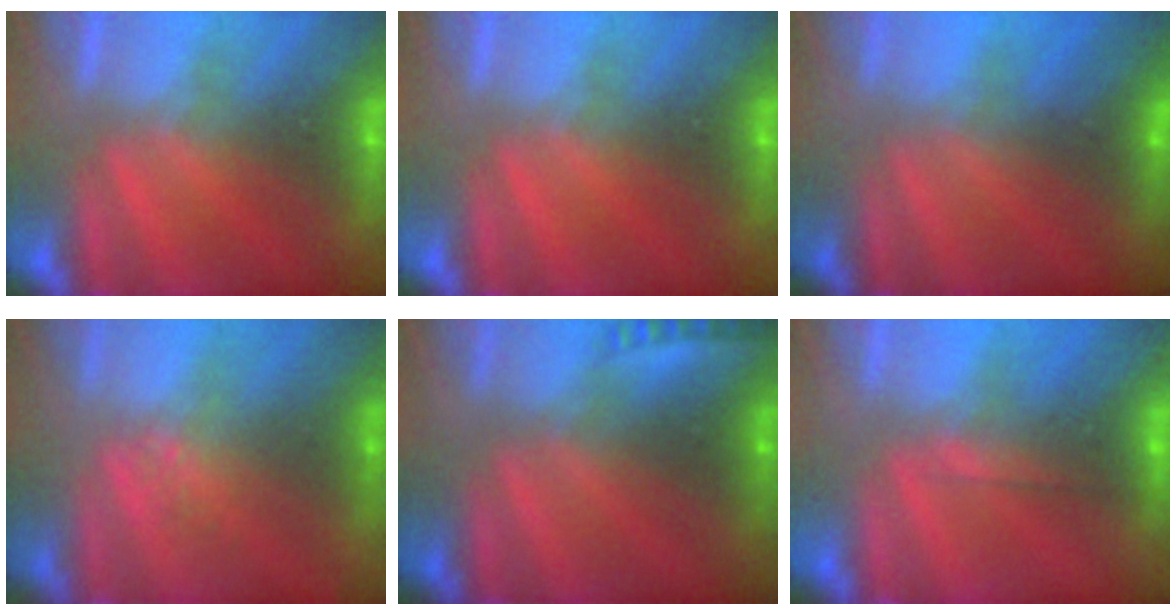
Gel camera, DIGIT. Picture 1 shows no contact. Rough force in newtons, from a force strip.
{"total": 0.0}
{"total": 4.8}
{"total": 1.3}
{"total": 2.1}
{"total": 1.9}